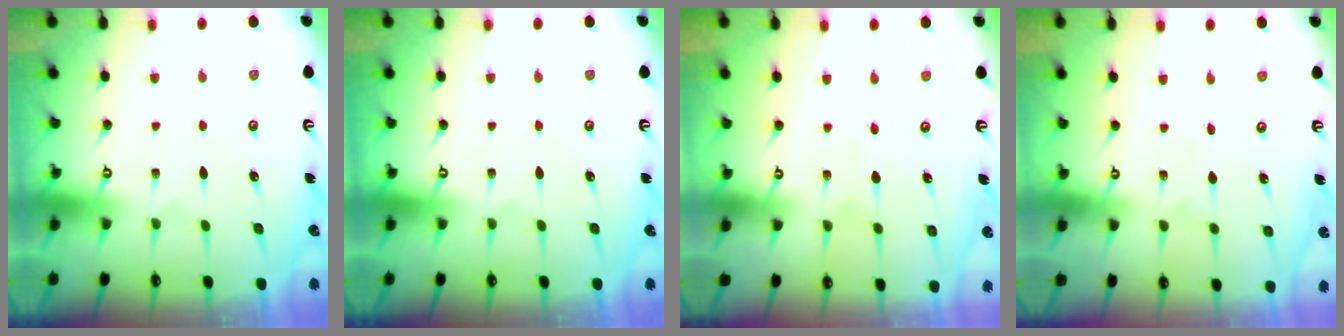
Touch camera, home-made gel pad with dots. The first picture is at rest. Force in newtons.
{"total": 0.0}
{"total": 3.3, "press": 3.2, "slide": 0.4}
{"total": 1.7, "press": 1.6, "slide": 0.5}